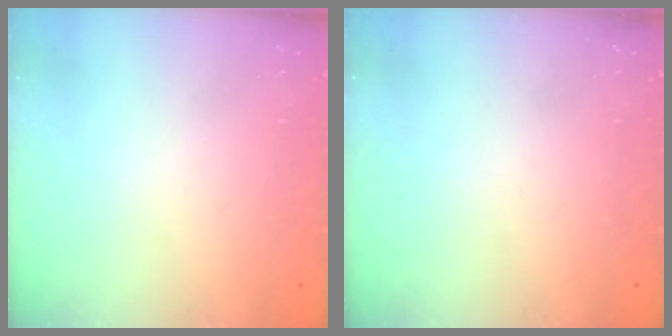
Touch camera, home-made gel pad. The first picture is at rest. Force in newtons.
{"total": 0.0}